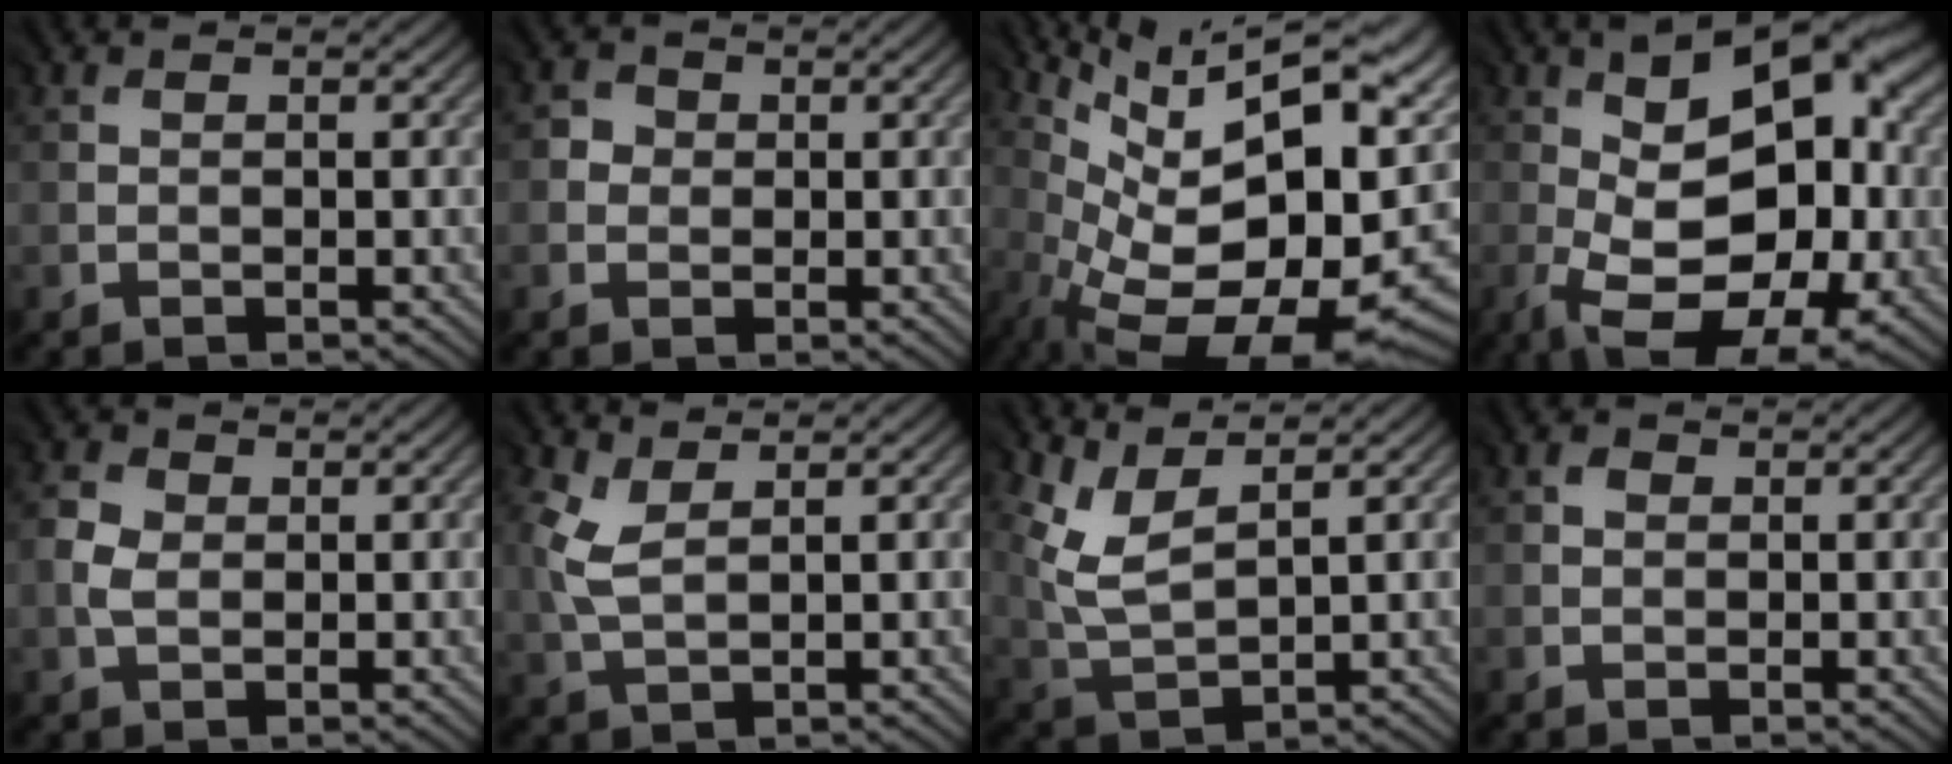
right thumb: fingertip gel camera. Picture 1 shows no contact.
{"total": 1.4, "force": [-0.4, 1.4, -0.2], "torque": [0.007, 0.000, -0.010]}
{"total": 16.8, "force": [2.3, 7.2, 15.1], "torque": [-0.237, -0.014, 0.061]}
{"total": 16.9, "force": [-1.9, 9.7, 13.7], "torque": [-0.215, -0.027, -0.013]}
{"total": 2.0, "force": [-0.2, 1.7, 1.0], "torque": [-0.027, 0.002, -0.004]}
{"total": 2.6, "force": [1.4, 1.1, 1.9], "torque": [-0.065, 0.004, 0.034]}
{"total": 4.8, "force": [3.4, 1.5, 3.0], "torque": [-0.084, 0.001, 0.080]}
{"total": 0.8, "force": [0.3, 0.7, 0.1], "torque": [0.003, 0.001, 0.003]}